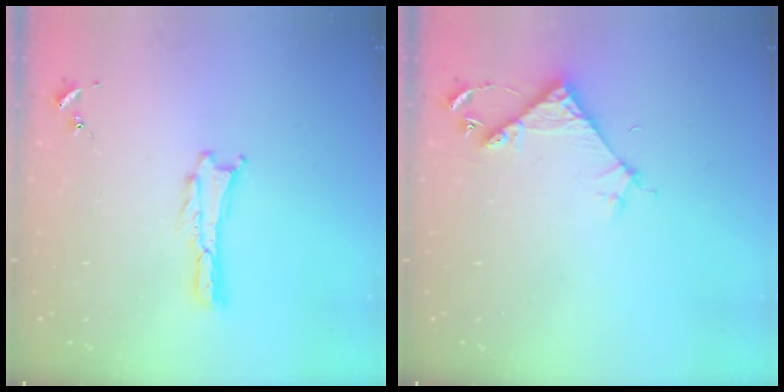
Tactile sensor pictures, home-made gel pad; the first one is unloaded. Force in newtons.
{"total": 5.4, "press": 5.4, "slide": 0.4}